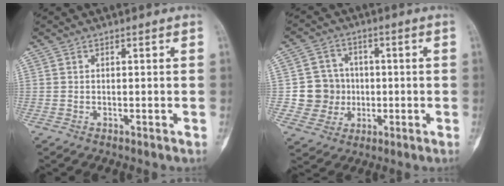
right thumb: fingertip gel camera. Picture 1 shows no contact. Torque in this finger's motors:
{"motor_torque": [0.55, 0.95, 0.20, -0.27, 0.00]}